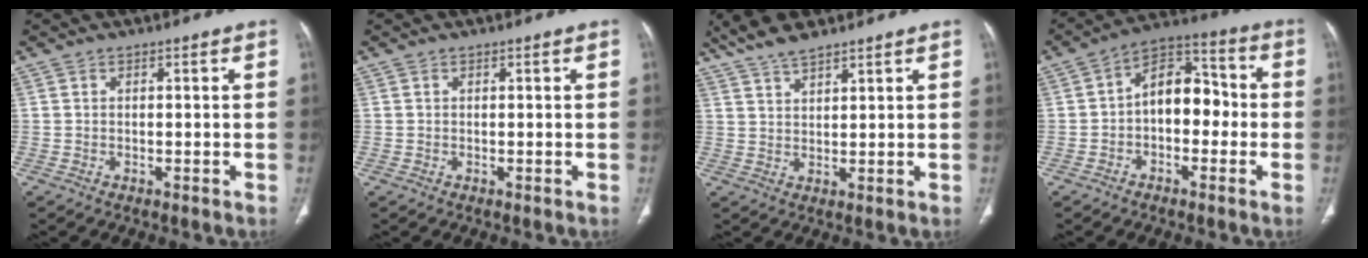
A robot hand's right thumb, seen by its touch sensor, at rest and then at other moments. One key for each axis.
{"total": 0.0}
{"total": 6.7, "fx": 5.5, "fy": 1.7, "fz": 3.5, "tx": -0.065, "ty": -0.011, "tz": 0.108}
{"total": 10.5, "fx": -1.1, "fy": 6.8, "fz": 7.9, "tx": -0.083, "ty": 0.040, "tz": -0.036}